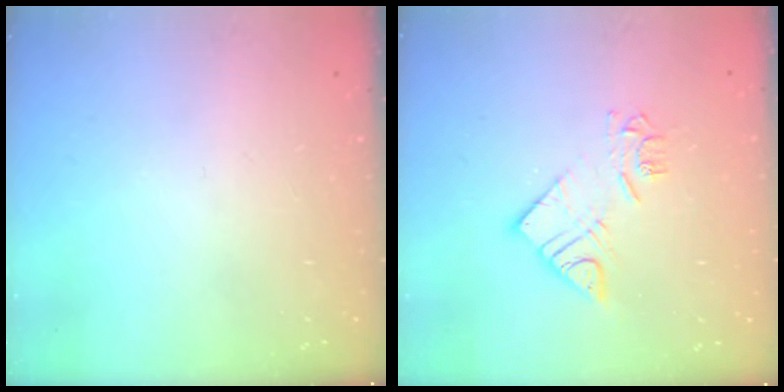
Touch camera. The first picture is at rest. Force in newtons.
{"total": 11.0, "press": 11.0, "slide": 1.0}